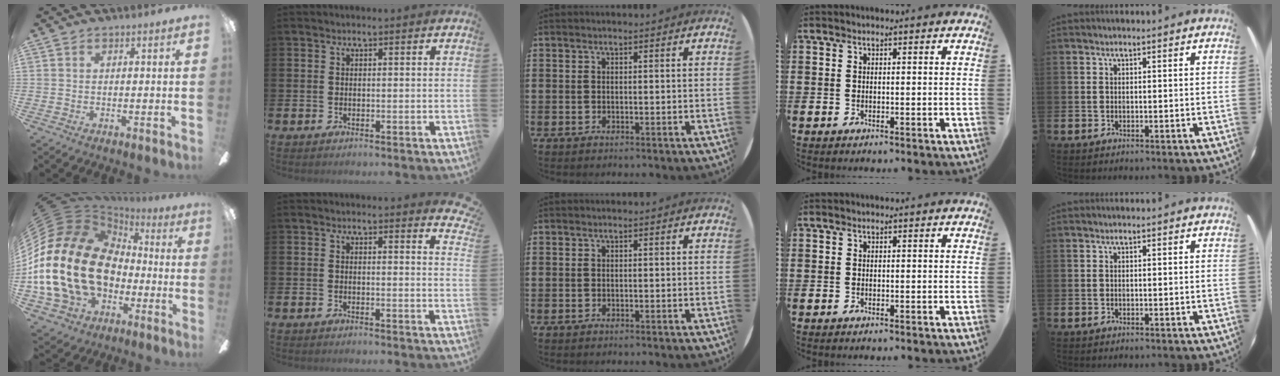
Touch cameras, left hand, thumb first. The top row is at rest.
{"thumb": {"total": 27.9, "force": [-2.1, 19.8, 19.5], "torque": [-0.448, 0.015, -0.007]}, "index": {"total": 2.1, "force": [2.1, 0.2, 0.1], "torque": [0.010, -0.017, 0.034]}}